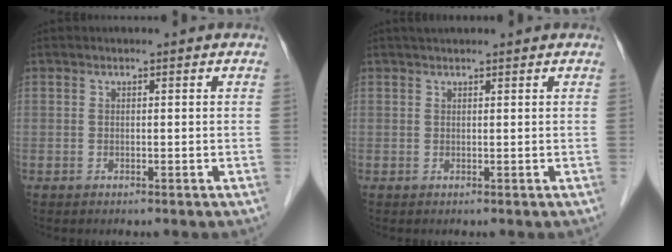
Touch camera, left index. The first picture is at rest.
{"total": 1.8, "force": [1.6, 0.1, 0.8], "torque": [-0.009, 0.020, 0.030]}